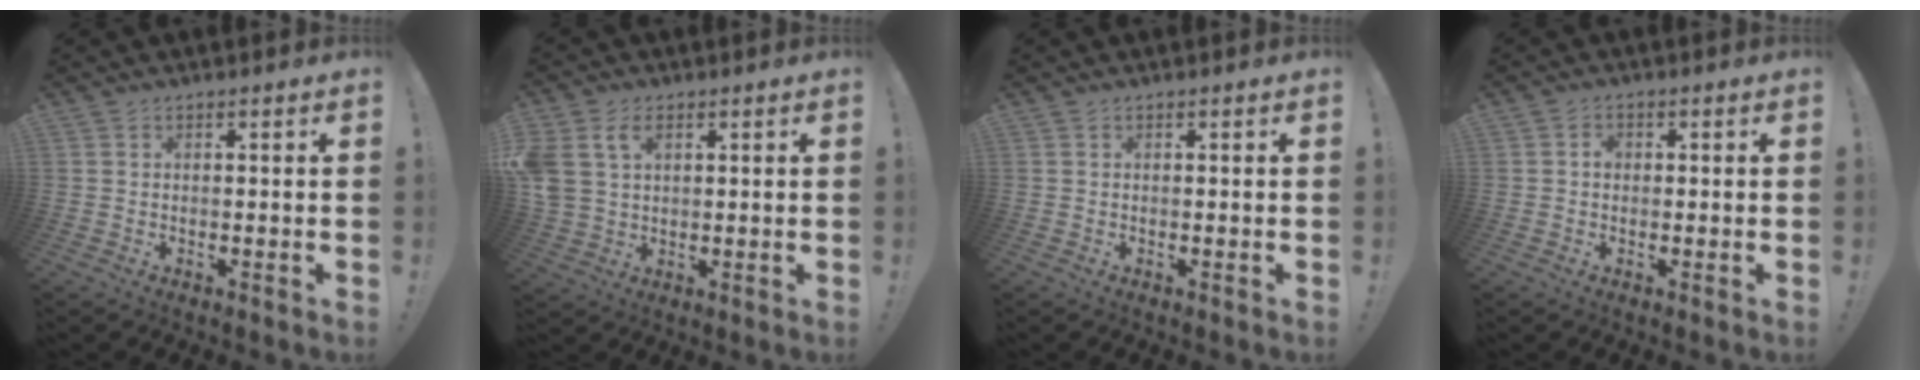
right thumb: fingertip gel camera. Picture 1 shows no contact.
{"total": 7.7, "force": [3.2, 5.5, 4.4], "torque": [-0.101, -0.005, 0.061]}
{"total": 0.0}
{"total": 1.8, "force": [-0.1, 1.5, 1.1], "torque": [-0.012, 0.003, -0.005]}